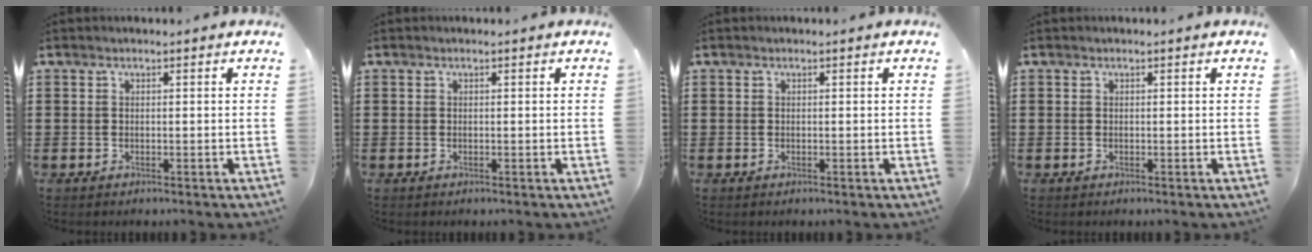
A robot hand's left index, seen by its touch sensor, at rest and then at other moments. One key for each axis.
{"total": 0.0}
{"total": 0.0}
{"total": 0.0}